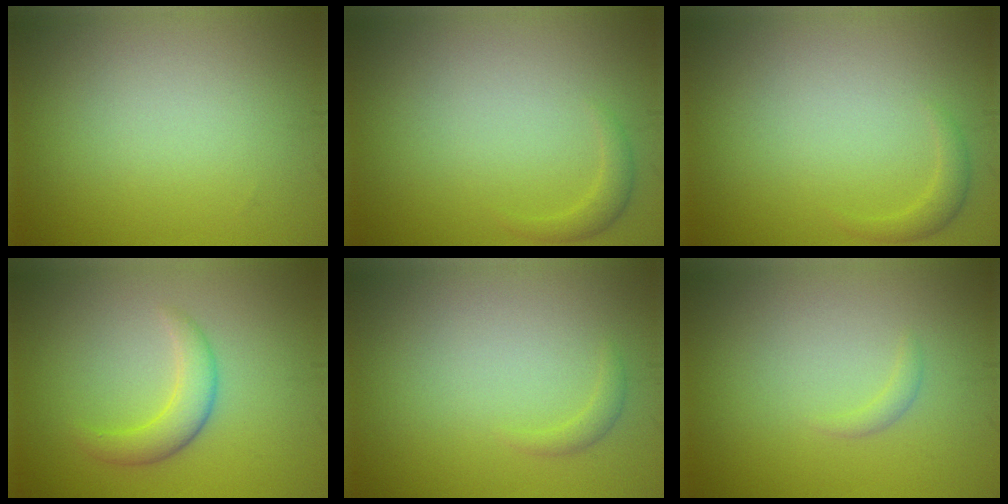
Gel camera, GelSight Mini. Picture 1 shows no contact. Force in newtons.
{"total": 1.2, "press": 1.2, "slide": 0.1}
{"total": 1.2, "press": 1.2, "slide": 0.1}
{"total": 2.9, "press": 2.9, "slide": 0.2}
{"total": 0.9, "press": 0.9, "slide": 0.0}
{"total": 0.8, "press": 0.8, "slide": 0.1}